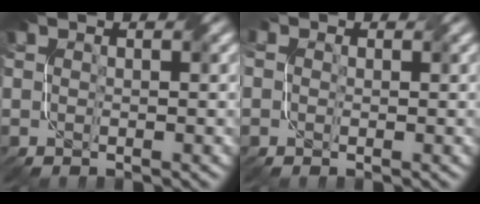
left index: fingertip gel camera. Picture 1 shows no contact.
{"total": 3.5, "force": [0.2, 3.1, 1.7], "torque": [-0.033, 0.009, -0.017]}